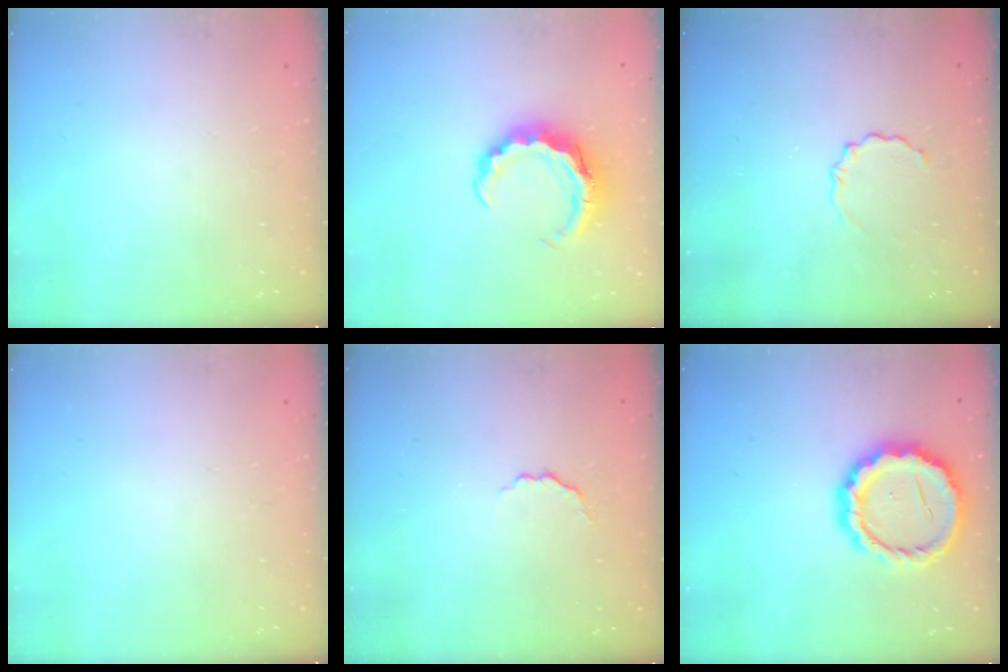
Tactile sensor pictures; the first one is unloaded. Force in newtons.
{"total": 8.2, "press": 8.1, "slide": 0.7}
{"total": 3.1, "press": 2.9, "slide": 1.1}
{"total": 0.0}
{"total": 3.3, "press": 3.1, "slide": 1.0}
{"total": 14.2, "press": 14.1, "slide": 2.2}